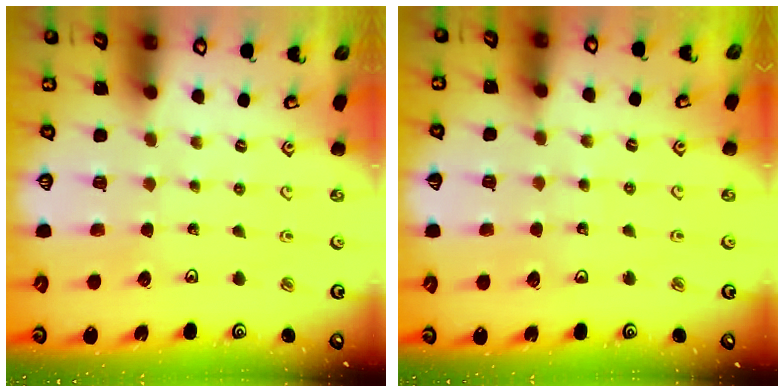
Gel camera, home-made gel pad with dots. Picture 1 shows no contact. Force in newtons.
{"total": 4.2, "press": 4.1, "slide": 0.4}